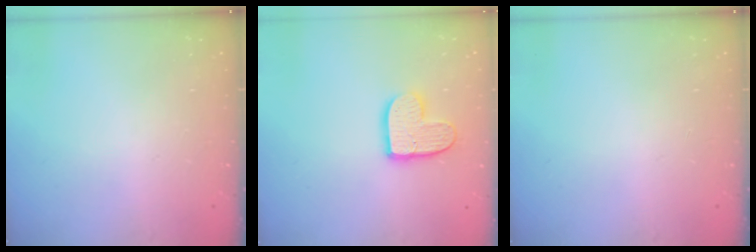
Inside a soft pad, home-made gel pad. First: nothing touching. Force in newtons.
{"total": 11.5, "press": 11.4, "slide": 1.0}
{"total": 0.0}